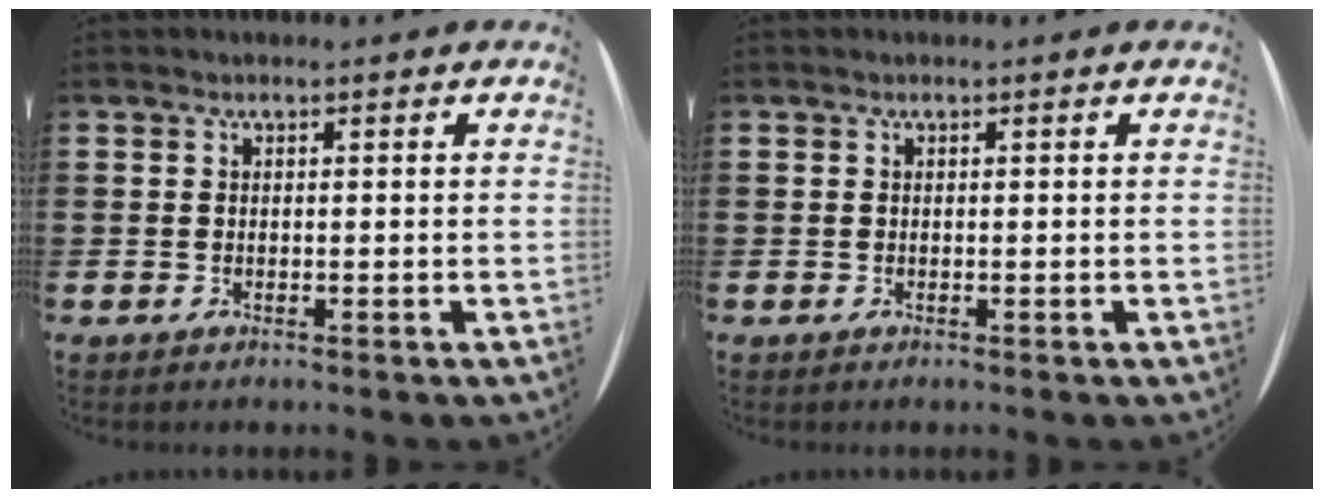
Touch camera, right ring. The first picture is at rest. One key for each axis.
{"total": 0.0}